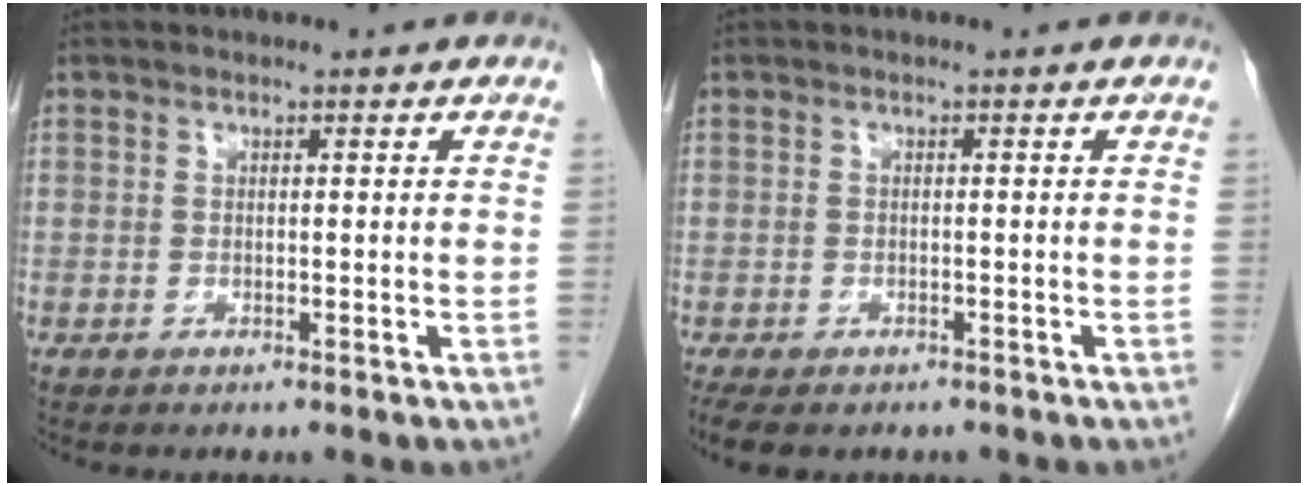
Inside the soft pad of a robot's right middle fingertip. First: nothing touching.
{"total": 7.4, "force": [-5.5, 3.5, 3.4], "torque": [-0.064, -0.010, -0.078]}